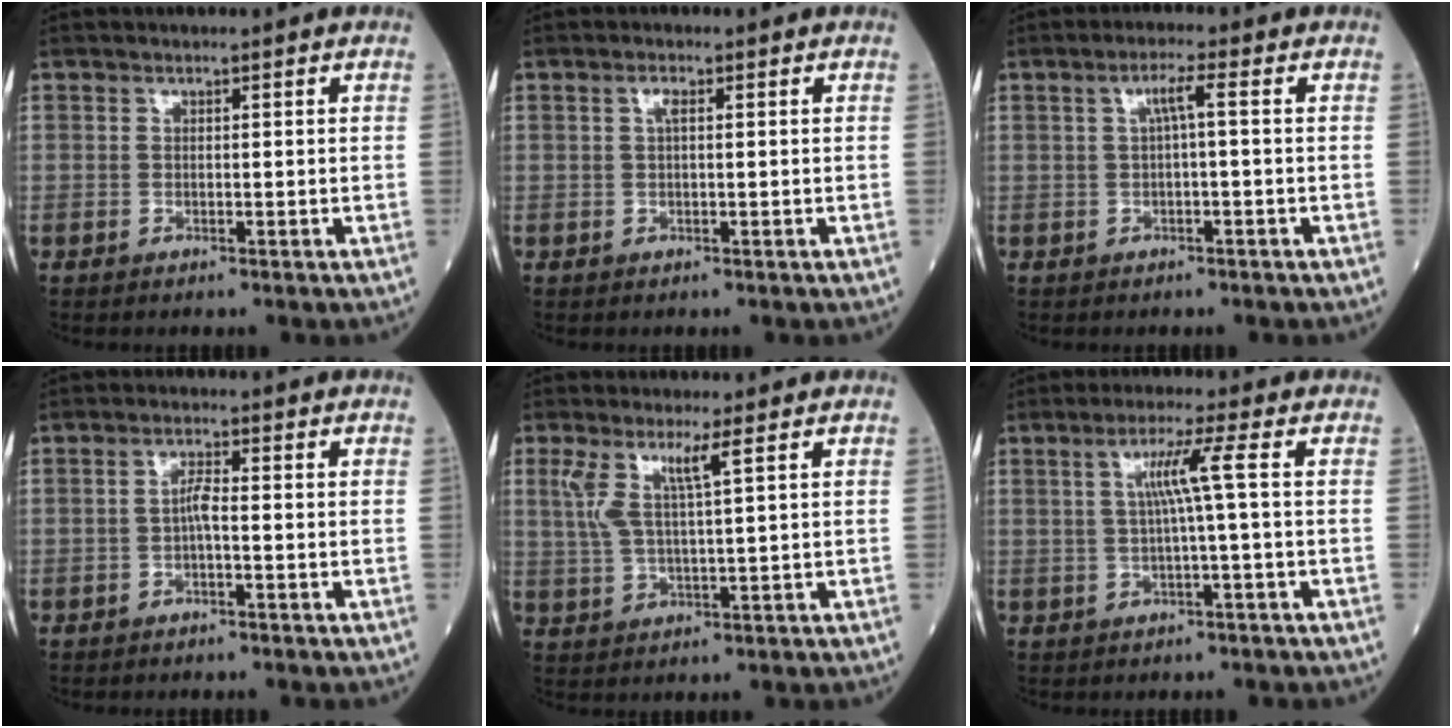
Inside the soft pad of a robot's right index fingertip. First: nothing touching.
{"total": 1.3, "force": [0.4, 0.3, 1.2], "torque": [-0.024, 0.003, 0.005]}
{"total": 2.7, "force": [0.3, -0.1, 2.7], "torque": [-0.048, 0.009, 0.006]}
{"total": 2.2, "force": [-0.5, 0.3, 2.1], "torque": [-0.037, 0.004, -0.011]}
{"total": 5.7, "force": [2.5, 0.2, 5.1], "torque": [-0.114, 0.007, 0.054]}
{"total": 4.9, "force": [0.6, -1.1, 4.7], "torque": [-0.092, 0.009, 0.014]}